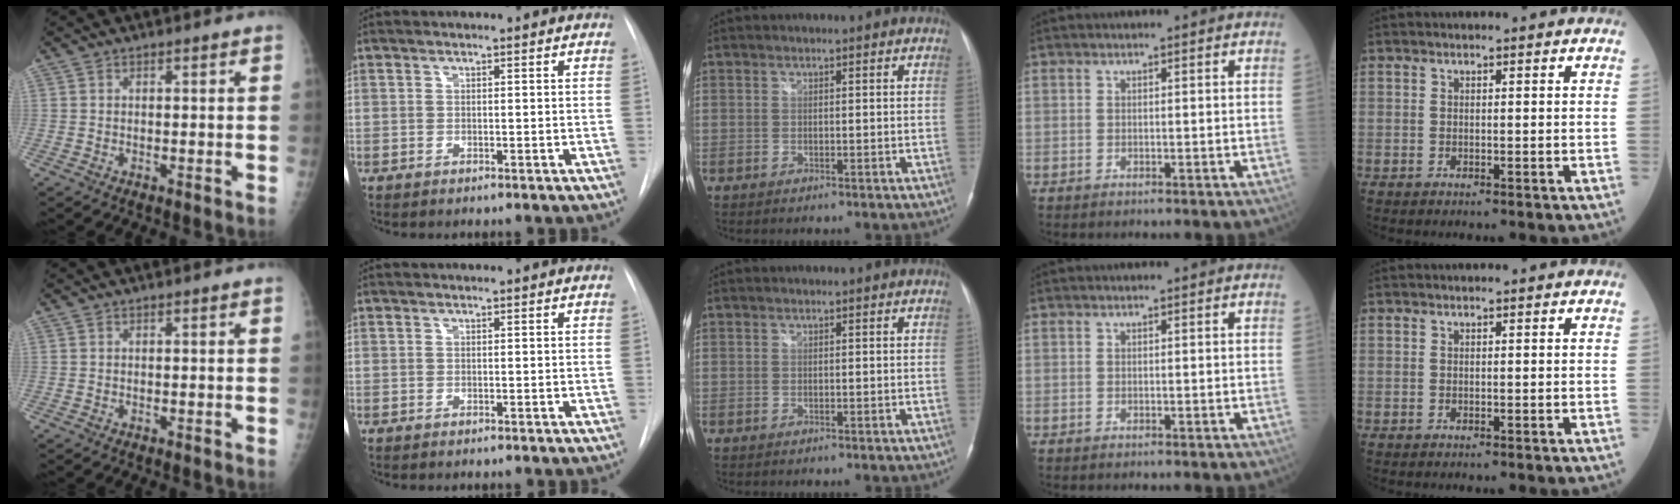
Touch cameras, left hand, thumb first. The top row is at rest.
{}